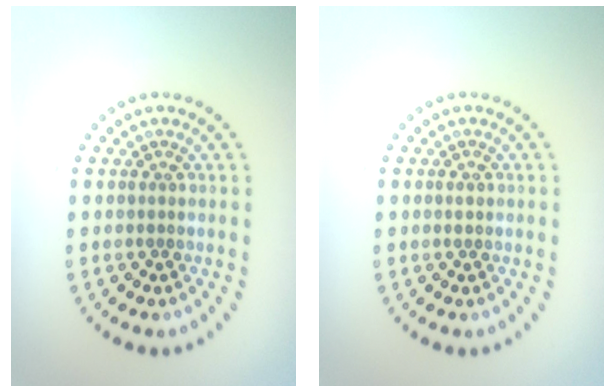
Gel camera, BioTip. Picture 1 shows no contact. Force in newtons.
{"total": 0.9, "press": 0.9, "slide": 0.0}